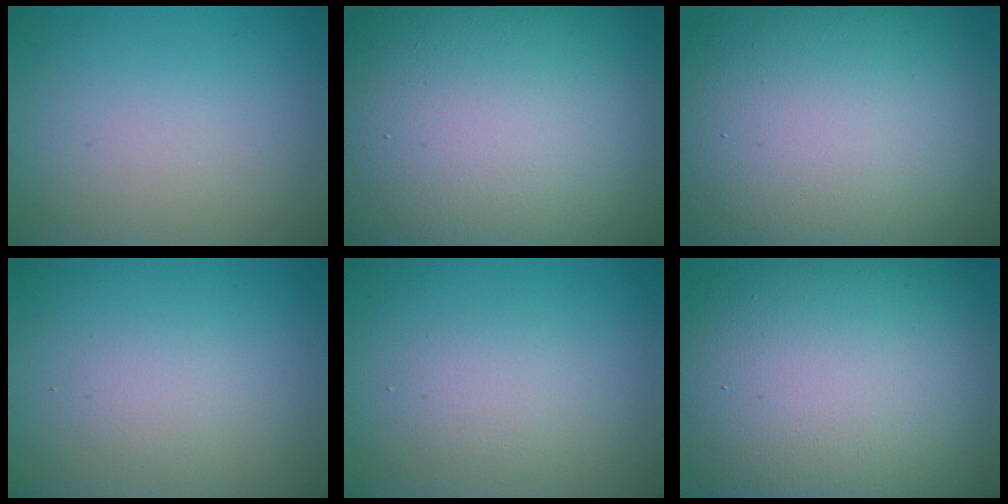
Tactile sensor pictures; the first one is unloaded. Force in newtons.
{"total": 22.3, "press": 22.3, "slide": 0.7}
{"total": 18.8, "press": 18.7, "slide": 1.3}
{"total": 1.3, "press": 1.3, "slide": 0.1}
{"total": 1.8, "press": 1.8, "slide": 0.1}
{"total": 16.5, "press": 16.5, "slide": 1.4}